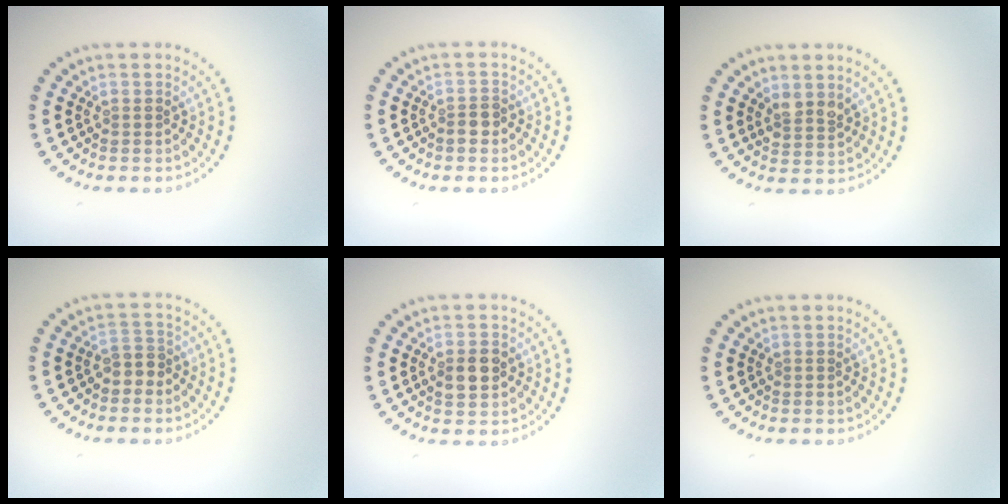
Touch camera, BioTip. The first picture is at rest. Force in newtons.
{"total": 1.4, "press": 1.3, "slide": 0.6}
{"total": 1.7, "press": 1.5, "slide": 0.9}
{"total": 1.9, "press": 1.6, "slide": 0.9}
{"total": 2.8, "press": 2.8, "slide": 0.1}
{"total": 0.0}